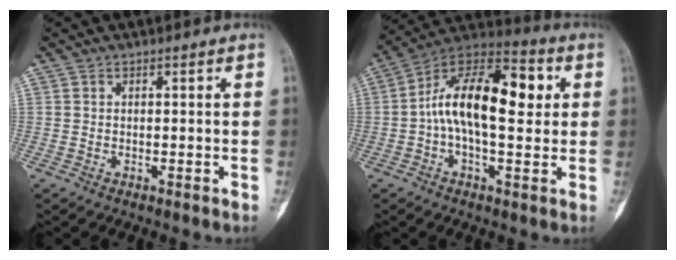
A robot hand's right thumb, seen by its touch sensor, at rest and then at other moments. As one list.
[{"total": 18.6, "force": [1.9, 9.2, 16.1], "torque": [-0.248, 0.035, 0.019]}]